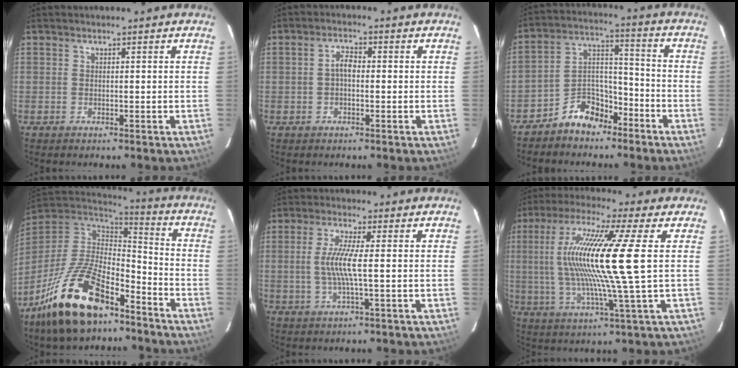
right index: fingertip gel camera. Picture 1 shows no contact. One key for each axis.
{"total": 2.6, "fx": -0.3, "fy": 1.5, "fz": 2.1, "tx": -0.041, "ty": 0.008, "tz": -0.005}
{"total": 9.0, "fx": -6.8, "fy": 5.1, "fz": 3.0, "tx": -0.056, "ty": 0.045, "tz": -0.119}
{"total": 21.3, "fx": -14.0, "fy": 9.2, "fz": 13.2, "tx": -0.268, "ty": -0.019, "tz": -0.242}
{"total": 6.0, "fx": -0.4, "fy": 0.0, "fz": 6.0, "tx": -0.122, "ty": -0.006, "tz": -0.005}
{"total": 17.3, "fx": 1.8, "fy": -0.4, "fz": 17.2, "tx": -0.315, "ty": -0.003, "tz": 0.036}